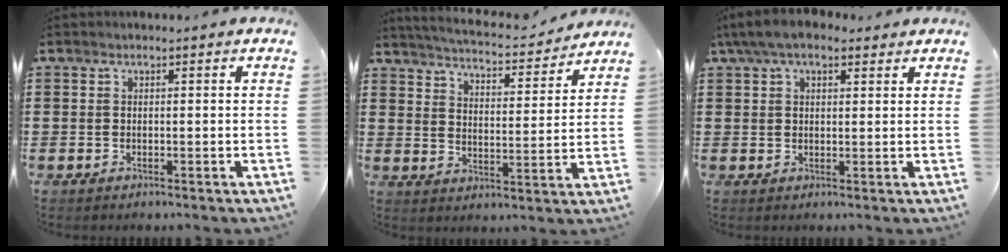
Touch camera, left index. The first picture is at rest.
{"total": 4.3, "force": [4.2, -0.3, 1.0], "torque": [-0.044, -0.036, 0.066]}
{"total": 5.5, "force": [3.7, 2.1, 3.5], "torque": [-0.076, 0.004, 0.068]}